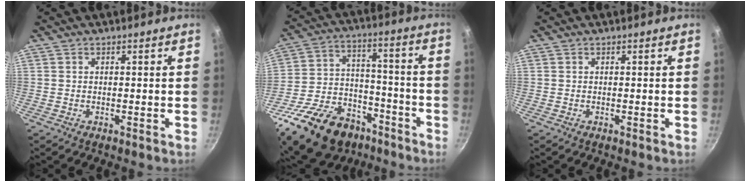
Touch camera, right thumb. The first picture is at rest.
{"total": 24.5, "force": [-15.0, 15.0, 12.3], "torque": [-0.200, 0.081, -0.237]}
{"total": 0.0}